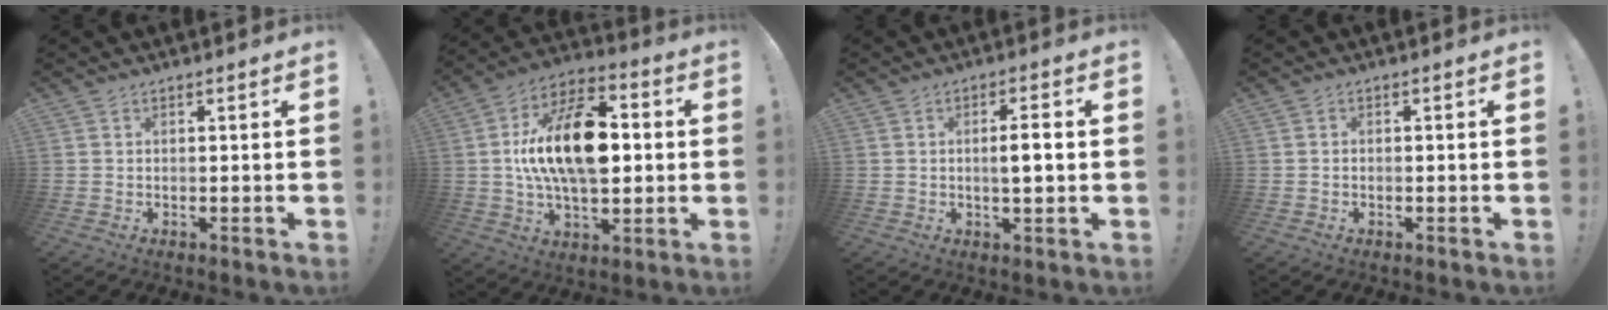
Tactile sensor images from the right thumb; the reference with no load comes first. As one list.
[{"total": 21.6, "force": [2.0, 12.3, 17.7], "torque": [-0.305, 0.005, 0.035]}, {"total": 4.9, "force": [0.1, 1.0, 4.8], "torque": [-0.073, -0.001, -0.004]}, {"total": 0.7, "force": [-0.6, 0.4, 0.2], "torque": [-0.005, 0.002, -0.009]}]